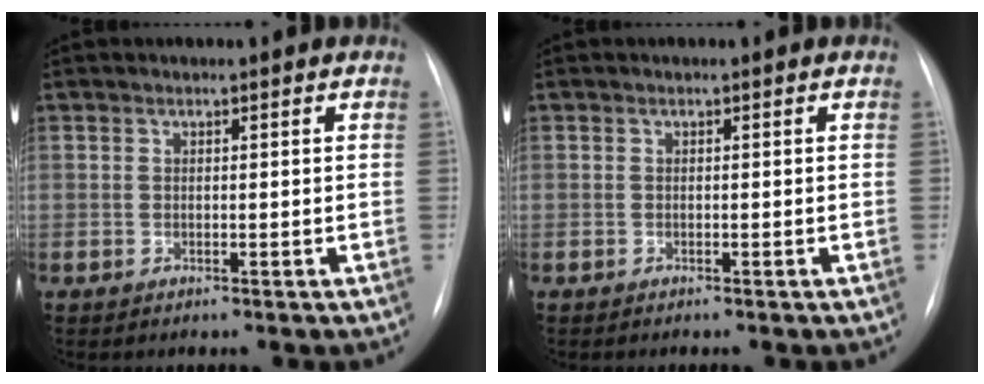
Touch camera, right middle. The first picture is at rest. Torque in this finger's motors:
{"motor_torque": [-0.39, -0.06, -0.01, 0.00]}